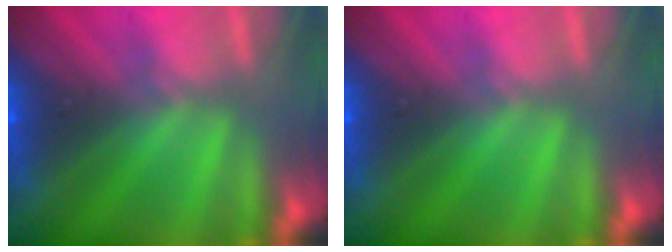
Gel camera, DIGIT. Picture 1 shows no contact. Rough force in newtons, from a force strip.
{"total": 0.0}